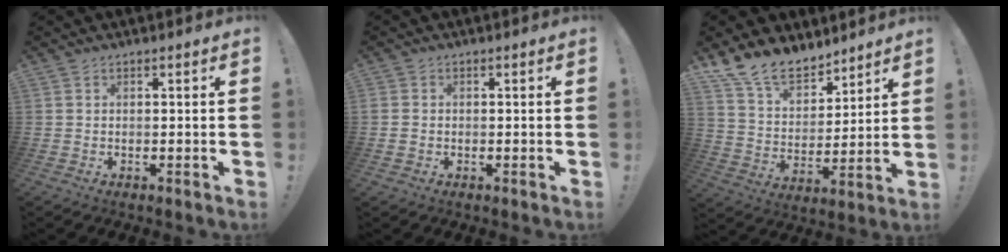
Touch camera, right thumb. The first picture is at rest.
{"total": 1.8, "force": [-0.3, 1.6, 0.8], "torque": [-0.012, 0.005, -0.006]}
{"total": 14.0, "force": [11.4, 7.0, 4.2], "torque": [-0.097, -0.082, 0.219]}